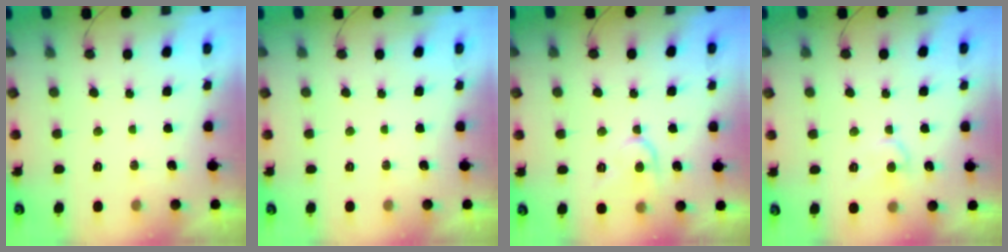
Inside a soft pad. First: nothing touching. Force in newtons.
{"total": 0.0}
{"total": 10.5, "press": 10.4, "slide": 0.9}
{"total": 8.7, "press": 8.7, "slide": 0.8}